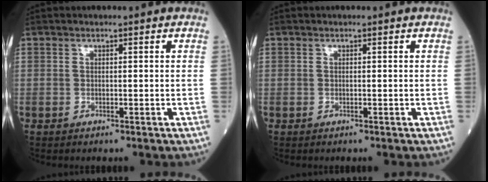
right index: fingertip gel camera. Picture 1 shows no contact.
{"total": 0.0}